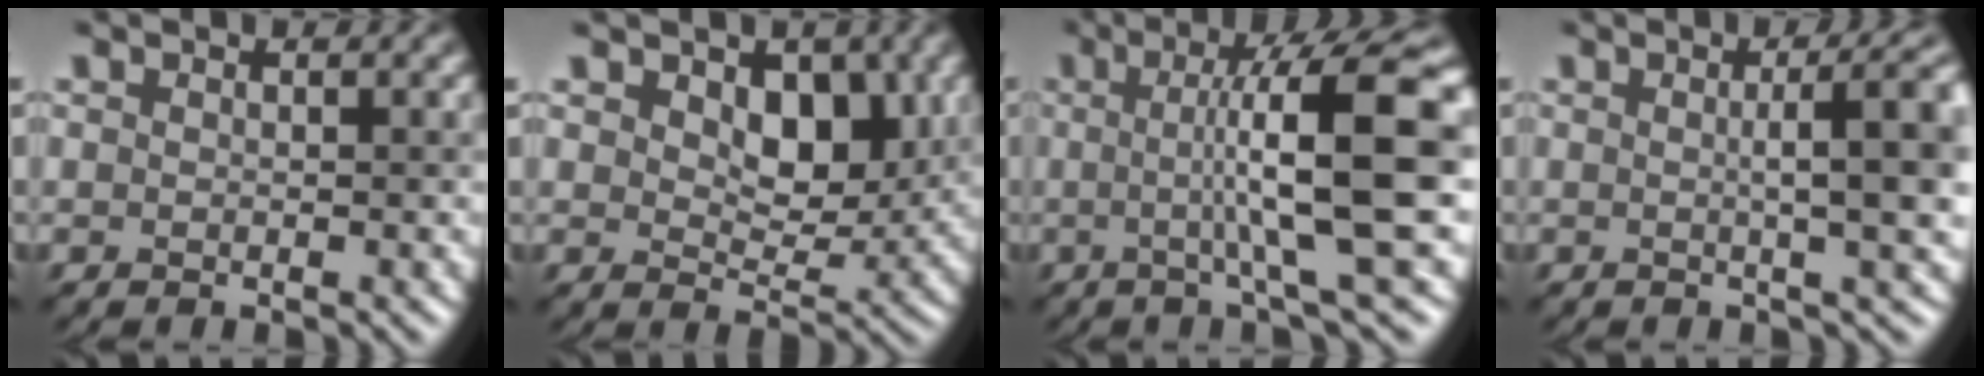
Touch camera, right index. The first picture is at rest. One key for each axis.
{"total": 4.6, "fx": 1.6, "fy": 3.0, "fz": 3.1, "tx": -0.049, "ty": -0.007, "tz": 0.024}
{"total": 10.5, "fx": 0.2, "fy": 1.5, "fz": 10.3, "tx": -0.125, "ty": 0.011, "tz": 0.004}
{"total": 8.0, "fx": 0.9, "fy": 2.1, "fz": 7.7, "tx": -0.066, "ty": 0.022, "tz": 0.010}